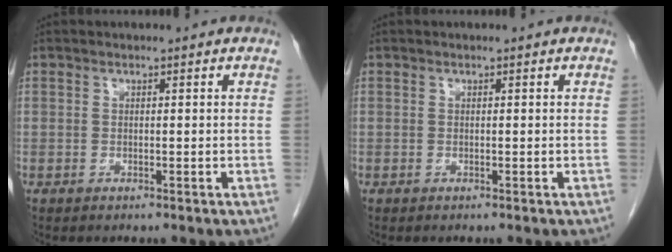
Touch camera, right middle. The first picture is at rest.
{"total": 0.0}